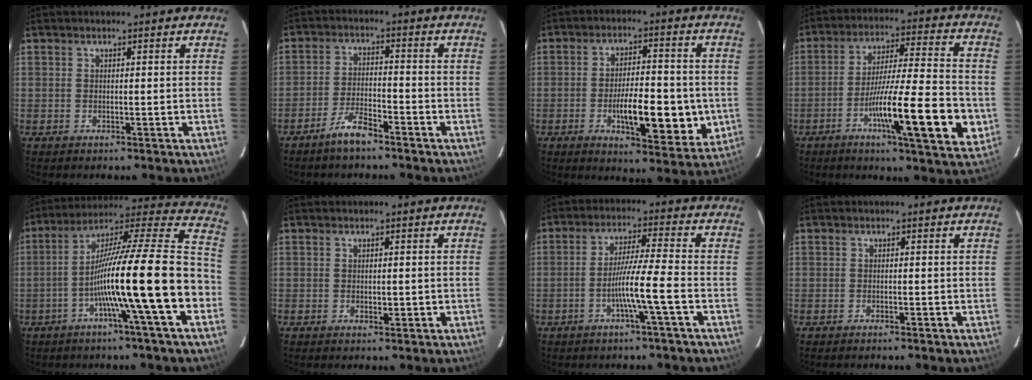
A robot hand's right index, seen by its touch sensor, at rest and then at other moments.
{"total": 5.2, "force": [-4.1, 1.1, 3.0], "torque": [-0.065, -0.002, -0.079]}
{"total": 13.4, "force": [-2.9, 4.0, 12.4], "torque": [-0.183, -0.001, -0.040]}
{"total": 17.4, "force": [-5.7, 1.2, 16.4], "torque": [-0.249, -0.007, -0.089]}
{"total": 21.1, "force": [-6.4, -0.7, 20.1], "torque": [-0.308, 0.010, -0.115]}
{"total": 1.3, "force": [-0.2, 0.6, 1.1], "torque": [-0.021, -0.002, -0.001]}
{"total": 7.5, "force": [-2.8, -1.1, 6.9], "torque": [-0.126, 0.005, -0.052]}
{"total": 0.6, "force": [-0.5, 0.0, 0.5], "torque": [-0.016, -0.001, -0.008]}